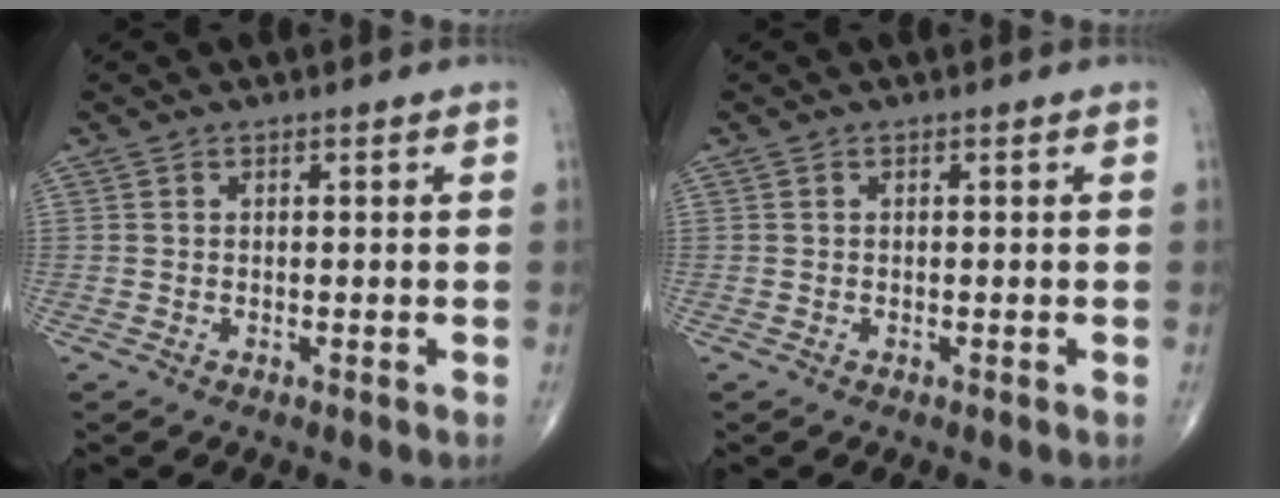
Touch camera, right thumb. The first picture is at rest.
{"total": 0.0}